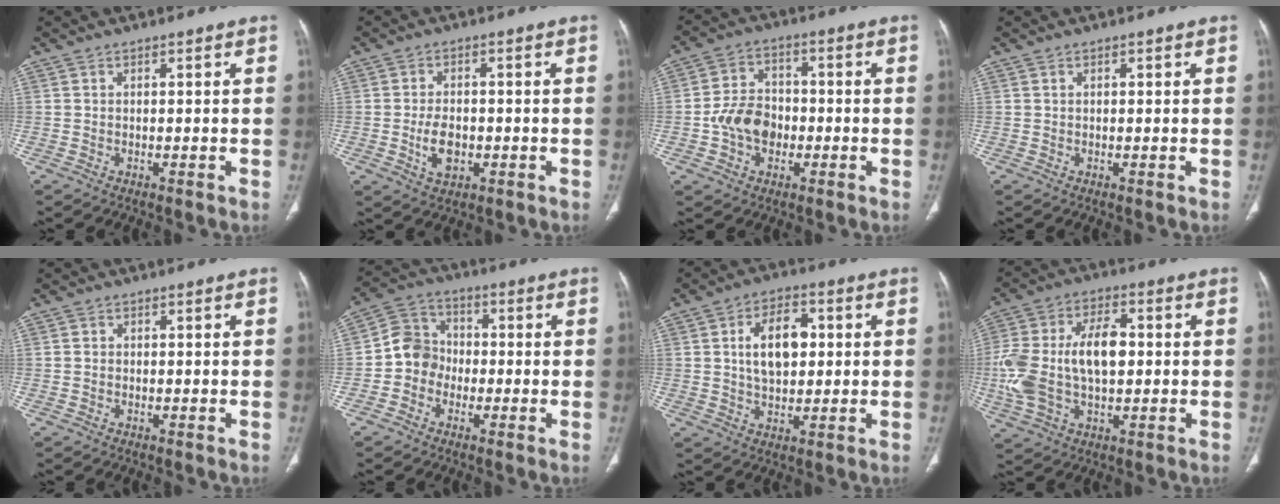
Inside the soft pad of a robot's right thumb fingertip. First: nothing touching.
{"total": 5.5, "force": [-1.2, 3.4, 4.1], "torque": [-0.068, 0.003, -0.016]}
{"total": 8.9, "force": [-1.9, 6.8, 5.3], "torque": [-0.075, 0.025, -0.040]}
{"total": 0.0}
{"total": 0.8, "force": [-0.1, 0.8, 0.2], "torque": [0.000, 0.003, -0.001]}
{"total": 7.7, "force": [-1.8, 7.0, 2.7], "torque": [-0.025, 0.031, -0.047]}
{"total": 10.3, "force": [1.6, 6.4, 7.9], "torque": [-0.113, 0.008, 0.029]}
{"total": 17.0, "force": [0.1, 9.9, 13.9], "torque": [-0.283, 0.022, 0.005]}